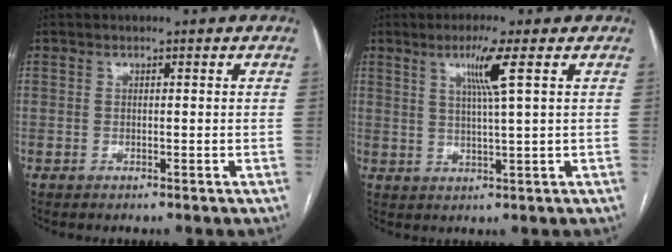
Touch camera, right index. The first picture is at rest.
{"total": 5.6, "force": [2.4, -0.9, 4.9], "torque": [-0.095, -0.004, 0.044]}